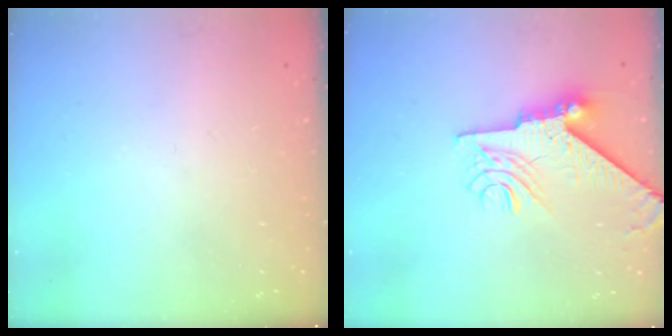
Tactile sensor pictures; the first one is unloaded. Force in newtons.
{"total": 11.4, "press": 11.3, "slide": 1.5}